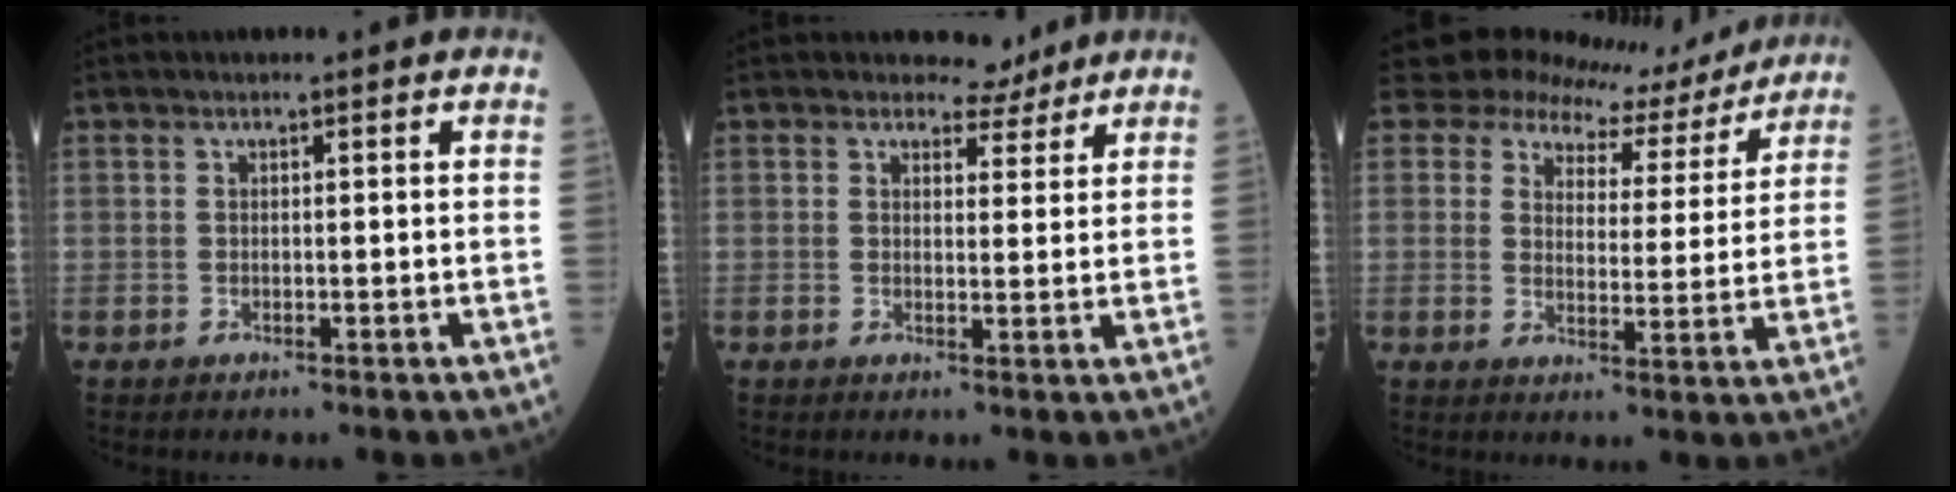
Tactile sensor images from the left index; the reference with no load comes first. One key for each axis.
{"total": 3.3, "fx": 3.1, "fy": 1.3, "fz": 0.1, "tx": -0.001, "ty": -0.005, "tz": 0.037}
{"total": 12.0, "fx": 11.2, "fy": 4.1, "fz": 1.1, "tx": -0.011, "ty": -0.012, "tz": 0.128}